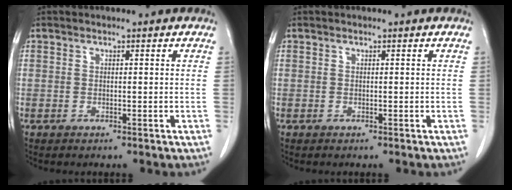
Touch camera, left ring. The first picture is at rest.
{"total": 0.0}